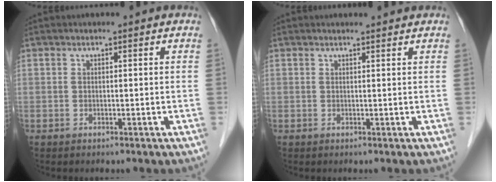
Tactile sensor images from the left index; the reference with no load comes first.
{"total": 1.4, "force": [1.4, 0.0, 0.2], "torque": [-0.007, 0.003, 0.019]}